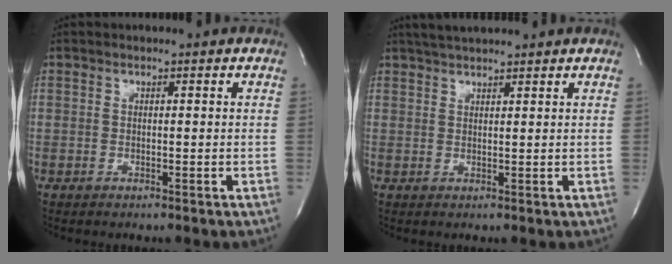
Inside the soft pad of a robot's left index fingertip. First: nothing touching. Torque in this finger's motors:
{"motor_torque": [-0.24, -0.10, 0.48, 0.09]}